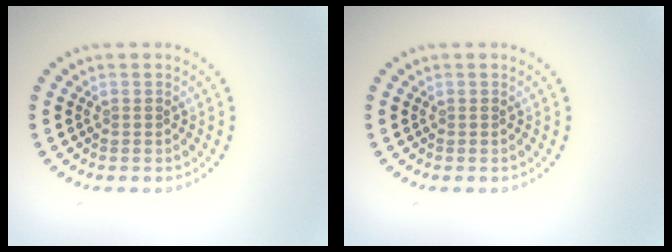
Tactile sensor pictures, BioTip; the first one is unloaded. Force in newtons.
{"total": 0.0}